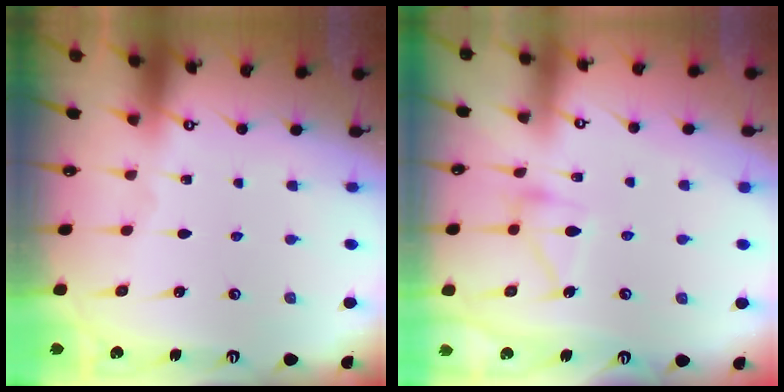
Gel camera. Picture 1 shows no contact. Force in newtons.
{"total": 12.5, "press": 12.5, "slide": 0.7}